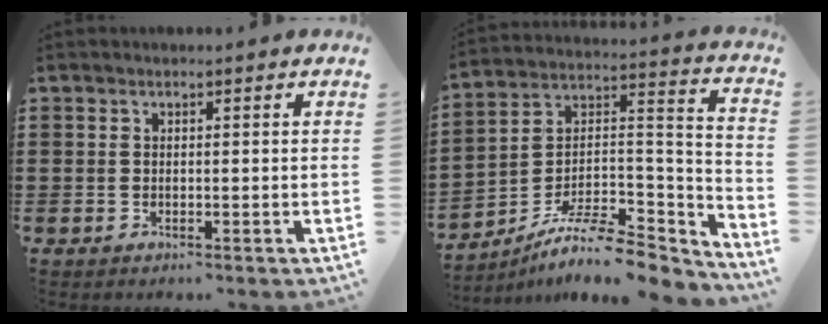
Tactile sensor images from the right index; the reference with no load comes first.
{"total": 10.4, "force": [-8.4, 3.0, 5.4], "torque": [-0.091, 0.015, -0.160]}